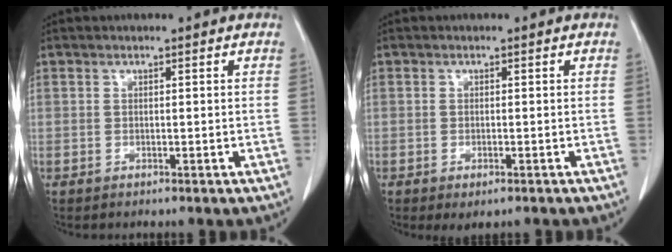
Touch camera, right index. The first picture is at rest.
{"total": 2.2, "force": [-1.3, 0.8, 1.6], "torque": [-0.020, -0.004, -0.010]}